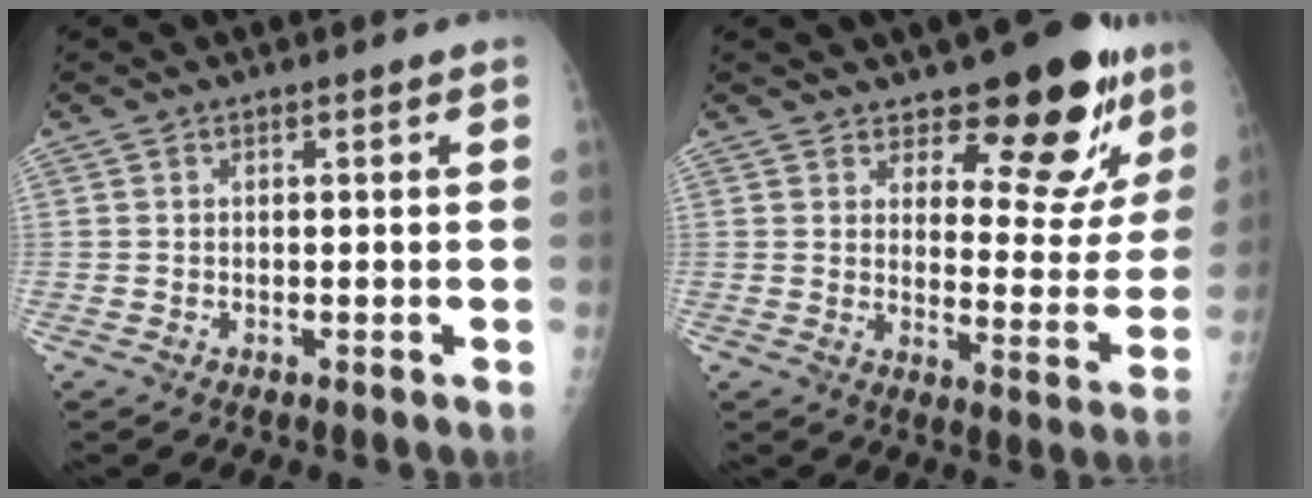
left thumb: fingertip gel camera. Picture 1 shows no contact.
{"total": 14.8, "force": [11.3, 5.8, 7.7], "torque": [-0.049, -0.096, 0.144]}